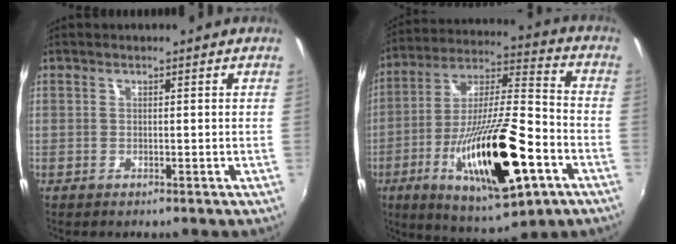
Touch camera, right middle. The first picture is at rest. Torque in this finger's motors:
{"motor_torque": [1.92, -0.22, 0.84, 0.21]}